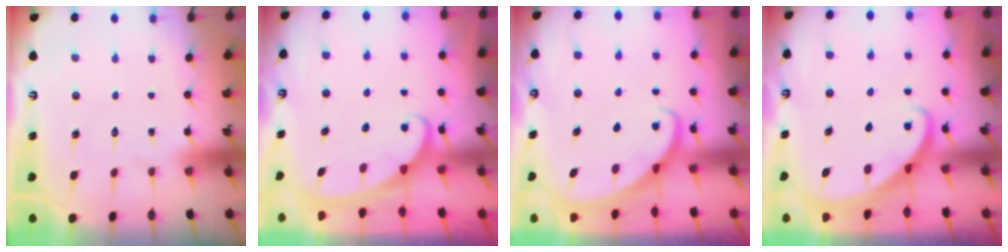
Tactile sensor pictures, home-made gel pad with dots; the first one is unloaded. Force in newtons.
{"total": 2.4, "press": 2.3, "slide": 0.3}
{"total": 2.3, "press": 2.3, "slide": 0.1}
{"total": 2.6, "press": 2.6, "slide": 0.3}